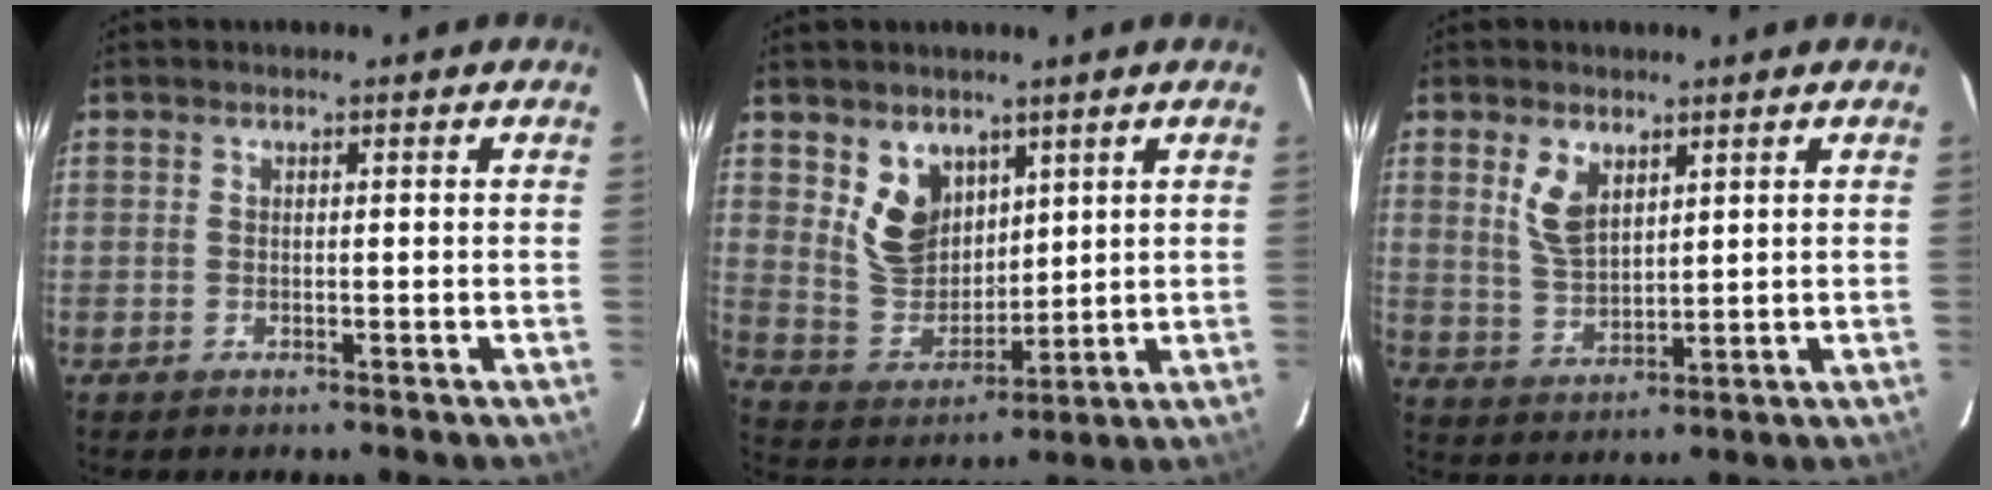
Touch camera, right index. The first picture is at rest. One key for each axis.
{"total": 9.5, "fx": 4.9, "fy": 6.9, "fz": 4.3, "tx": -0.084, "ty": 0.005, "tz": 0.113}
{"total": 6.7, "fx": 3.1, "fy": 3.7, "fz": 4.6, "tx": -0.090, "ty": 0.003, "tz": 0.067}